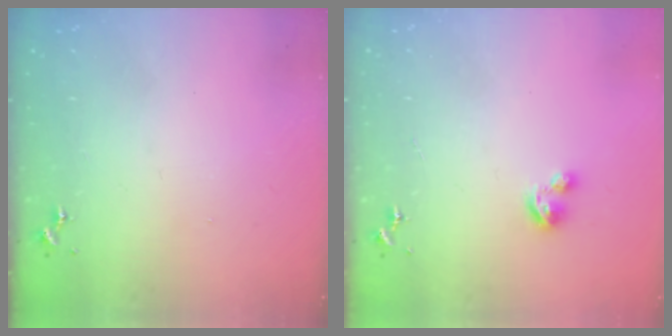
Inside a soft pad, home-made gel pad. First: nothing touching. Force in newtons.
{"total": 4.4, "press": 4.3, "slide": 0.4}